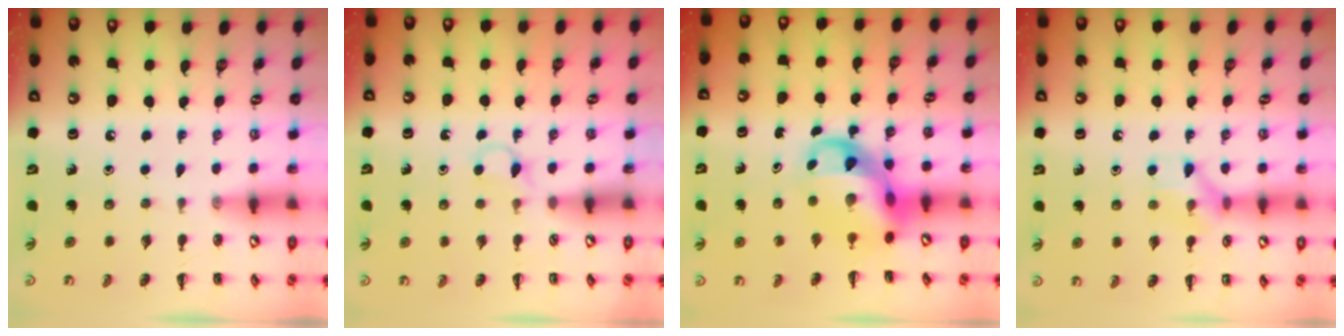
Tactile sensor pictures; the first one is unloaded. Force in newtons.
{"total": 2.8, "press": 2.7, "slide": 0.8}
{"total": 9.2, "press": 8.9, "slide": 2.5}
{"total": 8.2, "press": 8.2, "slide": 0.7}